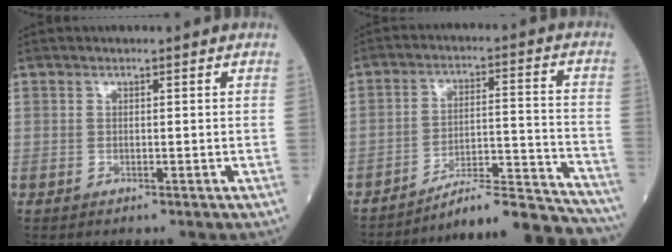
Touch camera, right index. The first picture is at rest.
{"total": 18.1, "force": [-17.5, 0.5, 4.5], "torque": [-0.046, 0.027, -0.252]}